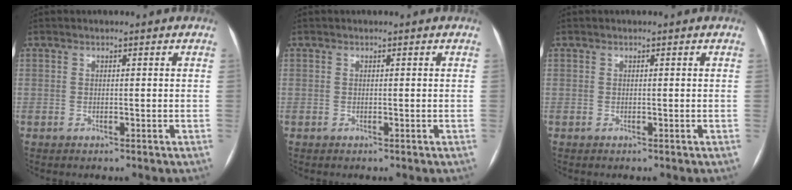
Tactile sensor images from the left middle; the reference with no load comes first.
{"total": 0.0}
{"total": 0.0}